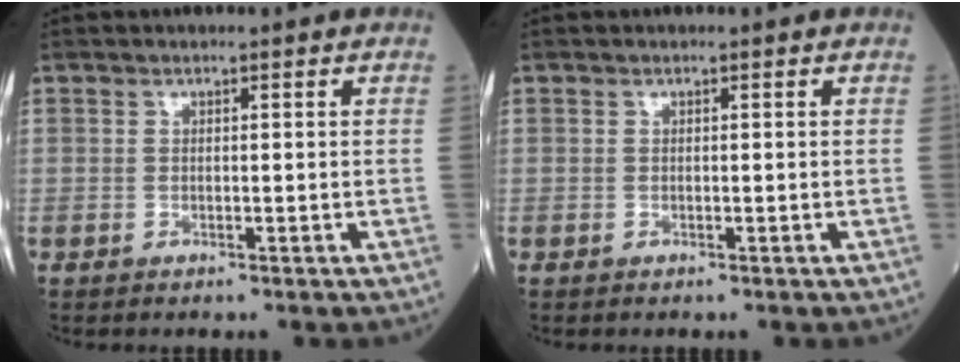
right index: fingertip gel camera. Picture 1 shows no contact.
{"total": 0.0}